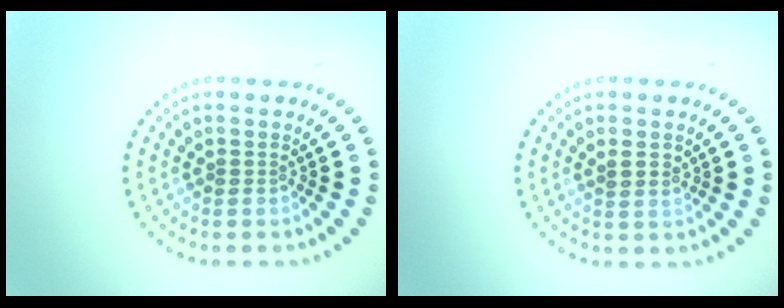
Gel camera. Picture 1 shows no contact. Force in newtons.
{"total": 1.0, "press": 0.9, "slide": 0.5}